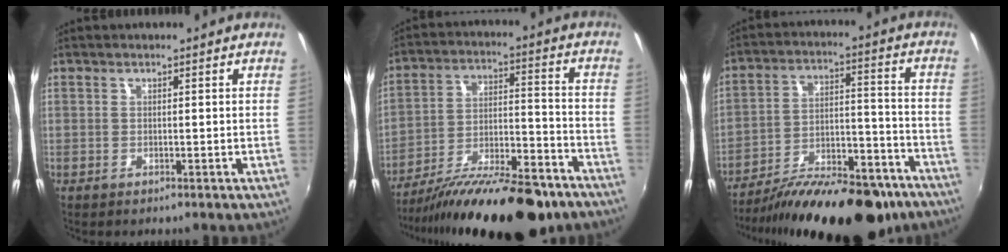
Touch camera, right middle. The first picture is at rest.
{"total": 23.9, "force": [-18.5, 6.2, 13.7], "torque": [-0.234, -0.041, -0.278]}
{"total": 25.5, "force": [-19.7, 8.6, 13.6], "torque": [-0.224, -0.017, -0.280]}